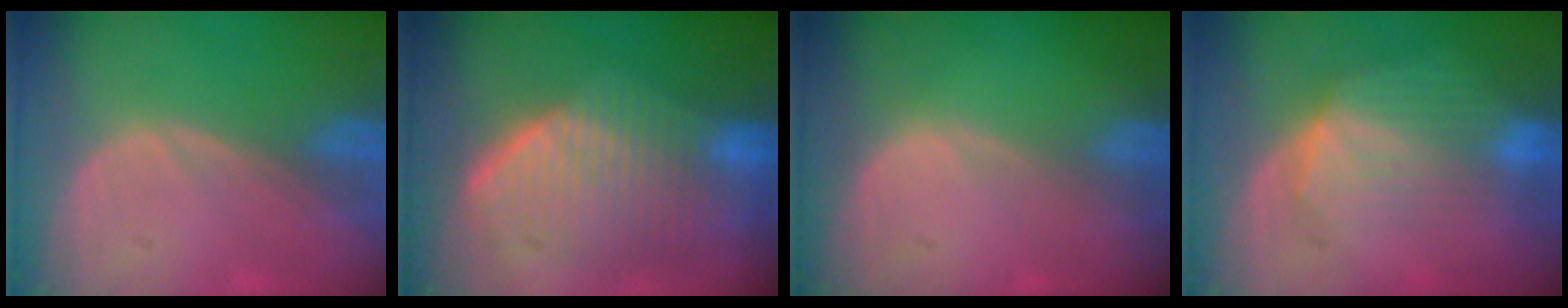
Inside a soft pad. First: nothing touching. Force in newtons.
{"total": 10.2, "press": 9.0, "slide": 4.9}
{"total": 0.0}
{"total": 7.3, "press": 7.0, "slide": 1.8}